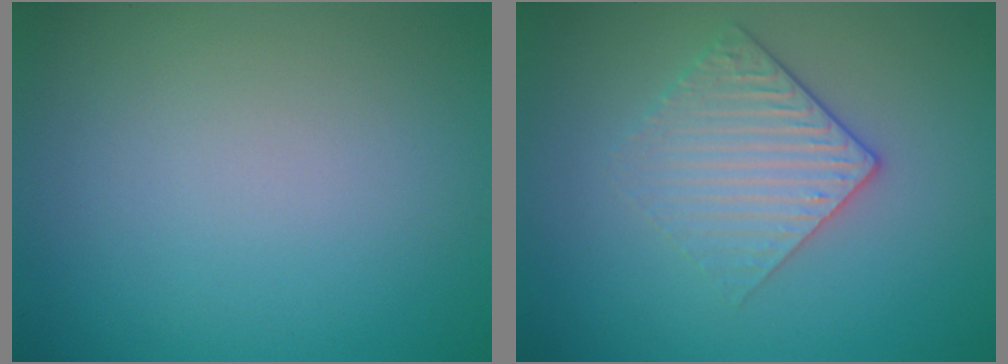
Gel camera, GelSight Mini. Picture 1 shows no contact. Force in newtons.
{"total": 3.0, "press": 2.6, "slide": 1.6}